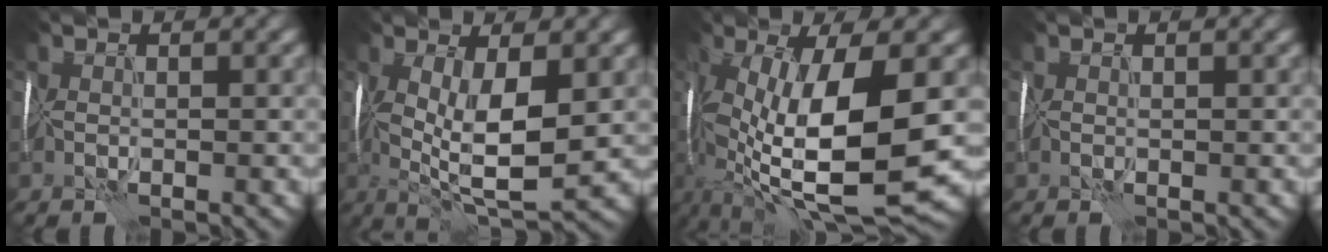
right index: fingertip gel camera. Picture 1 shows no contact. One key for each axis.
{"total": 7.7, "fx": 0.4, "fy": 2.5, "fz": 7.3, "tx": -0.137, "ty": -0.005, "tz": 0.010}
{"total": 14.0, "fx": -1.9, "fy": 4.8, "fz": 13.0, "tx": -0.246, "ty": -0.005, "tz": -0.030}
{"total": 0.0}